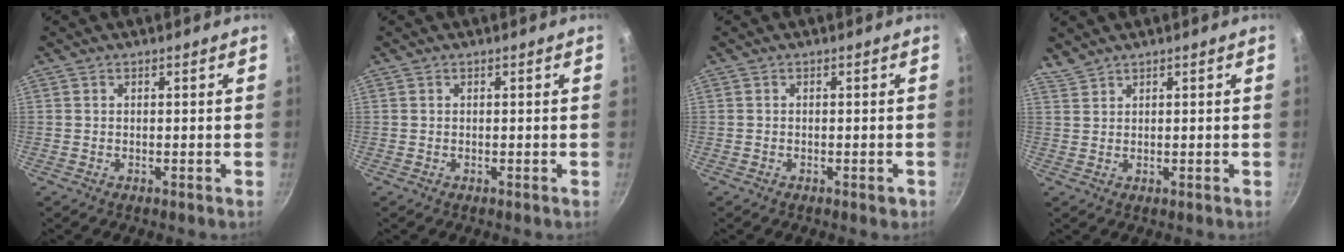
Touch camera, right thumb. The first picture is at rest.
{"total": 0.0}
{"total": 1.4, "force": [-0.7, 0.7, 1.0], "torque": [-0.016, 0.004, -0.008]}
{"total": 1.8, "force": [1.8, 0.3, 0.2], "torque": [-0.004, 0.003, 0.041]}